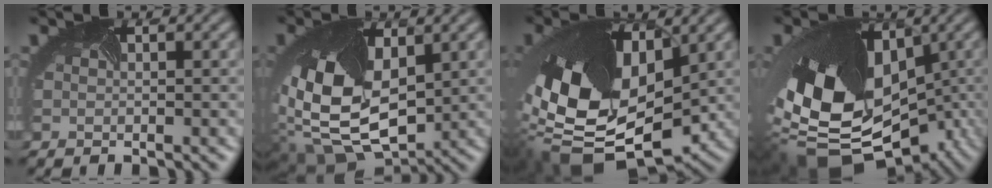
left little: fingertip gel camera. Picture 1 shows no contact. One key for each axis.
{"total": 13.0, "fx": 0.8, "fy": 8.3, "fz": 9.9, "tx": -0.231, "ty": -0.034, "tz": 0.031}
{"total": 14.9, "fx": -0.3, "fy": 9.5, "fz": 11.5, "tx": -0.267, "ty": -0.032, "tz": 0.011}
{"total": 17.5, "fx": -3.7, "fy": 12.1, "fz": 12.1, "tx": -0.249, "ty": -0.052, "tz": -0.029}